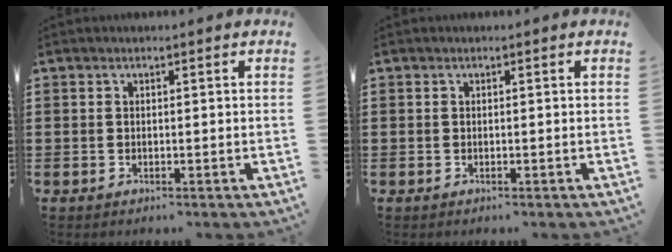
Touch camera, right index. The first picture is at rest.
{"total": 0.0}